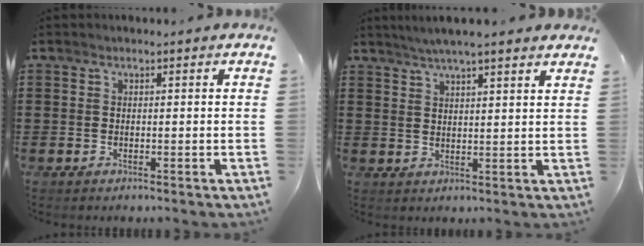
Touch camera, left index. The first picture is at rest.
{"total": 4.1, "force": [3.5, -0.3, 2.0], "torque": [-0.048, -0.008, 0.061]}